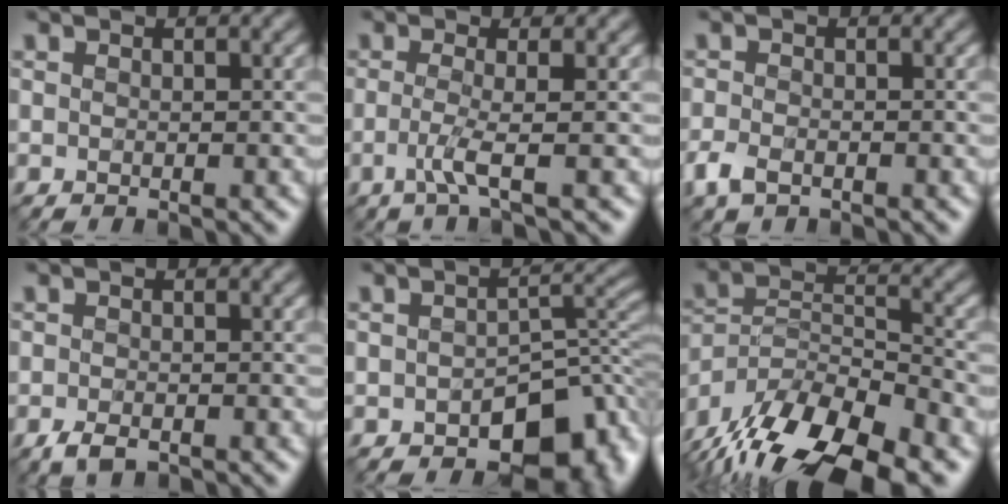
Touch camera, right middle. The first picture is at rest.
{"total": 2.1, "force": [-0.8, 0.2, 2.0], "torque": [-0.045, -0.005, -0.021]}
{"total": 1.9, "force": [-1.3, 1.1, 1.0], "torque": [-0.026, -0.003, -0.031]}
{"total": 1.6, "force": [-1.1, 0.8, 0.9], "torque": [-0.021, -0.004, -0.021]}
{"total": 7.5, "force": [-3.5, 4.3, 5.1], "torque": [-0.050, -0.009, -0.048]}
{"total": 14.2, "force": [-11.0, 4.9, 7.6], "torque": [-0.153, -0.013, -0.183]}